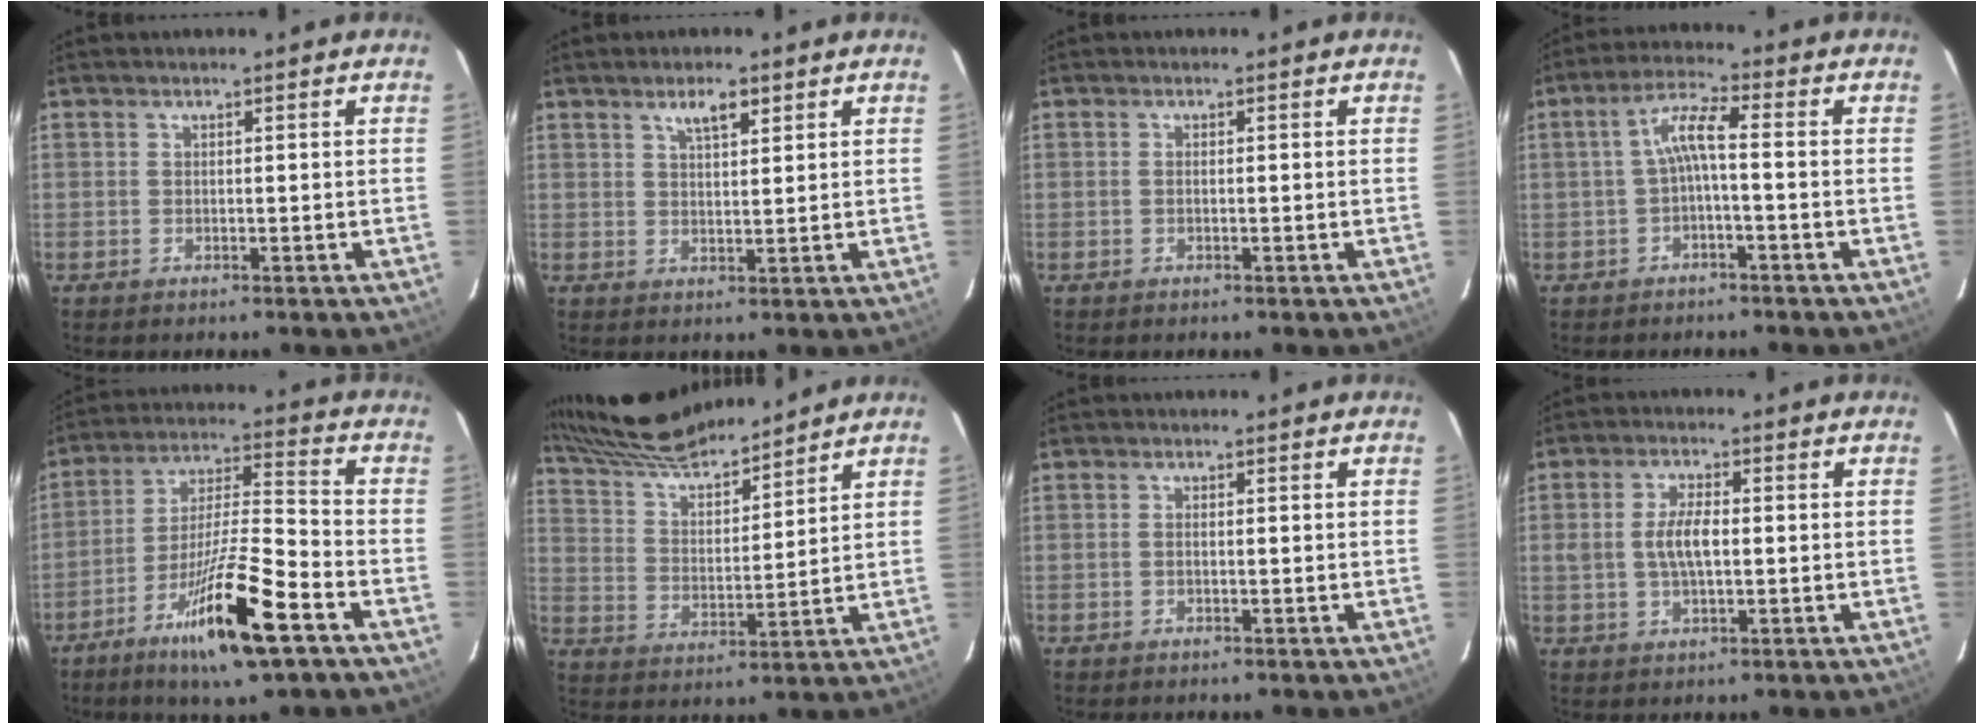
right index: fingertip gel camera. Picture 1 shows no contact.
{"total": 3.9, "force": [2.5, 1.2, 2.7], "torque": [-0.045, 0.006, 0.043]}
{"total": 0.5, "force": [-0.1, 0.2, 0.5], "torque": [-0.011, 0.001, -0.003]}
{"total": 4.9, "force": [-1.1, 0.5, 4.8], "torque": [-0.104, 0.014, -0.020]}
{"total": 16.1, "force": [-9.1, 1.8, 13.2], "torque": [-0.259, -0.024, -0.165]}
{"total": 17.1, "force": [15.5, 3.1, 6.7], "torque": [-0.121, 0.018, 0.264]}
{"total": 0.8, "force": [-0.1, 0.3, 0.7], "torque": [-0.016, 0.002, -0.004]}
{"total": 5.7, "force": [0.0, 2.3, 5.2], "torque": [-0.102, 0.004, 0.003]}